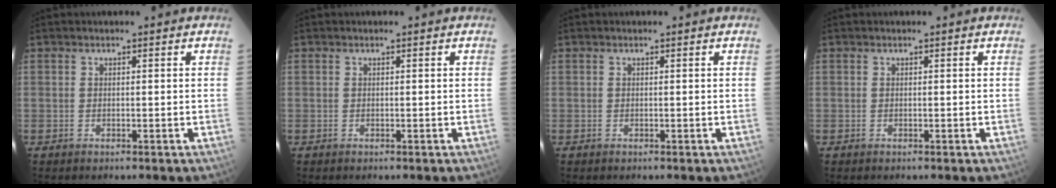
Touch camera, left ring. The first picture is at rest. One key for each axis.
{"total": 0.0}
{"total": 0.0}
{"total": 0.0}